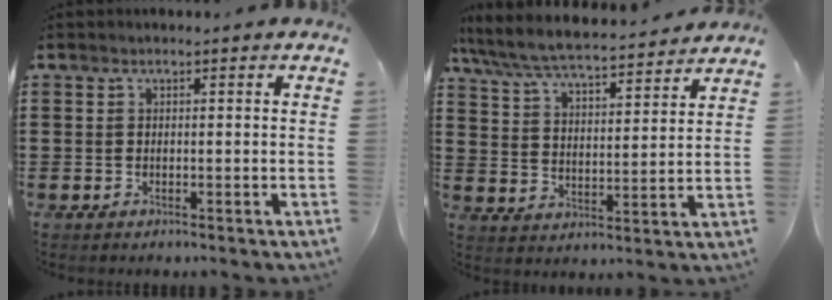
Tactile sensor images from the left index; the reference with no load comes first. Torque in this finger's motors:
{"motor_torque": [1.04, -1.09, 0.71, 0.21]}